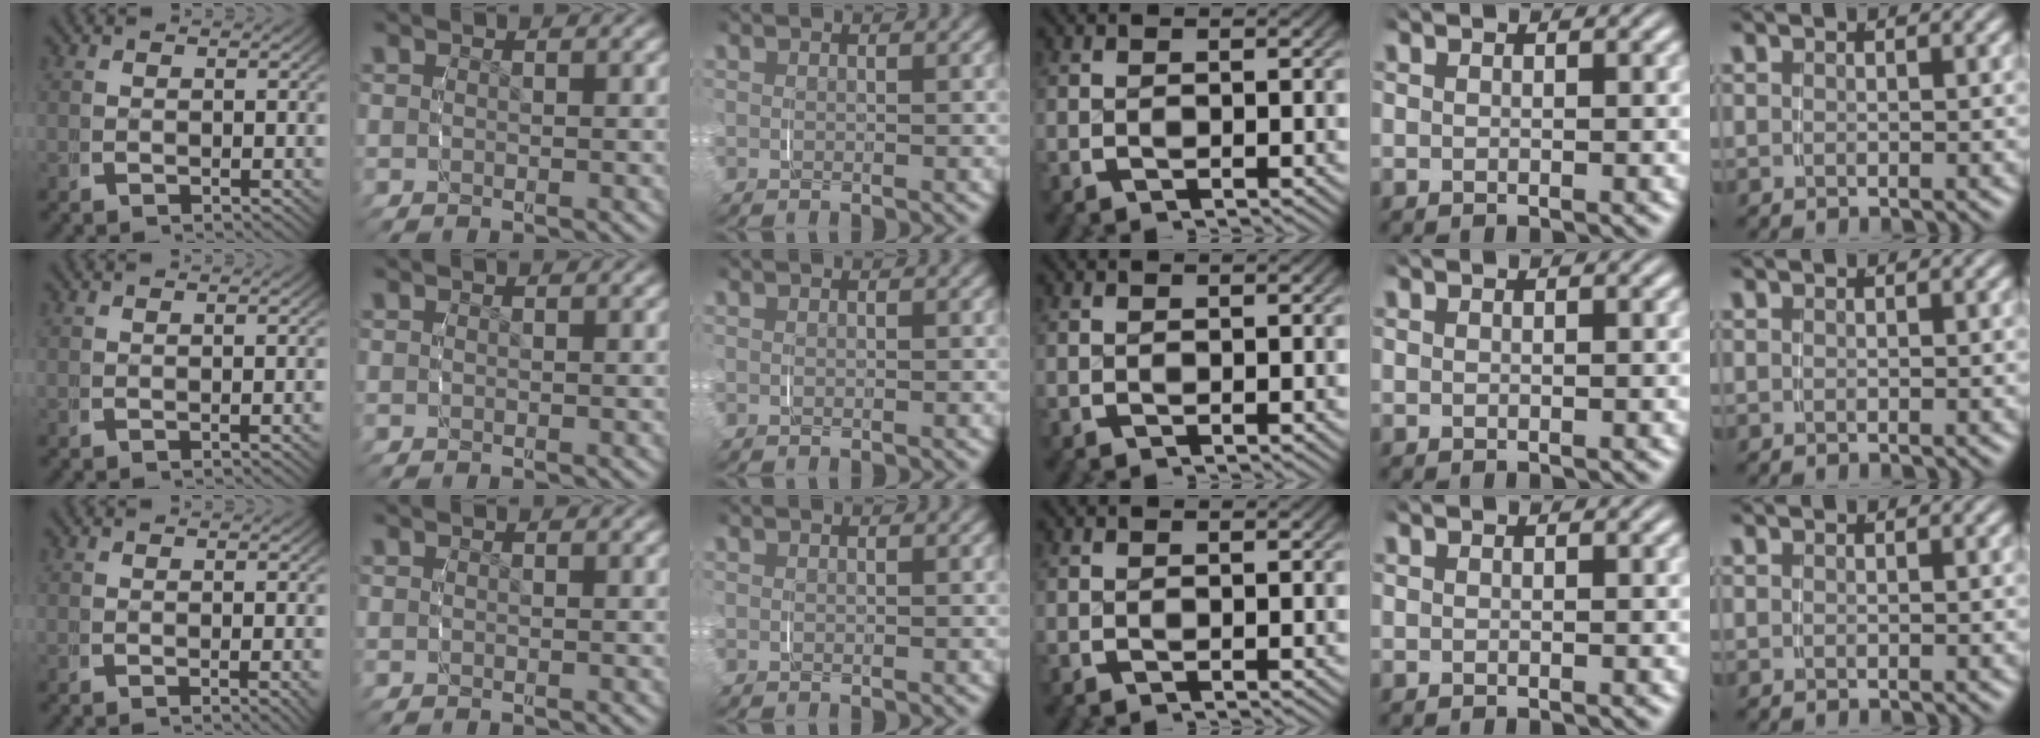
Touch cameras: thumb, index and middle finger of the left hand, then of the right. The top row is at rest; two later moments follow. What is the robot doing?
{"motion": "grasp_and_lifting", "object": "measuring cup"}